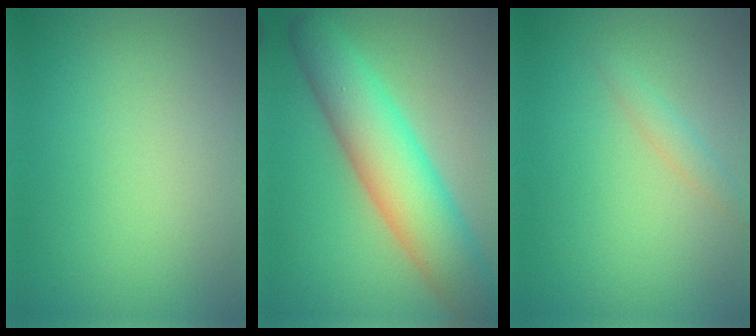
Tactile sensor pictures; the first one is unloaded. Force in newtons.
{"total": 8.7, "press": 8.7, "slide": 0.5}
{"total": 1.3, "press": 1.3, "slide": 0.0}